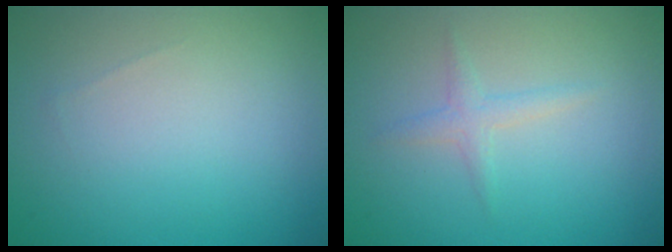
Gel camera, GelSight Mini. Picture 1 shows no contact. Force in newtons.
{"total": 1.3, "press": 1.3, "slide": 0.0}